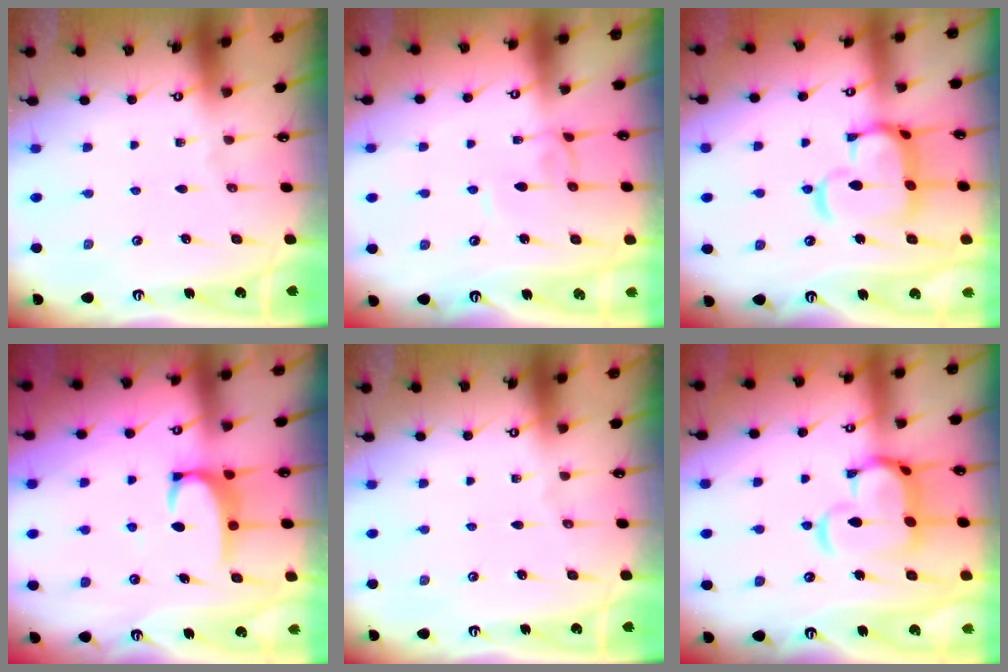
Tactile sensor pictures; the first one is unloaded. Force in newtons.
{"total": 0.0}
{"total": 11.6, "press": 11.5, "slide": 1.3}
{"total": 3.2, "press": 3.2, "slide": 0.3}
{"total": 0.0}
{"total": 9.0, "press": 8.9, "slide": 1.4}